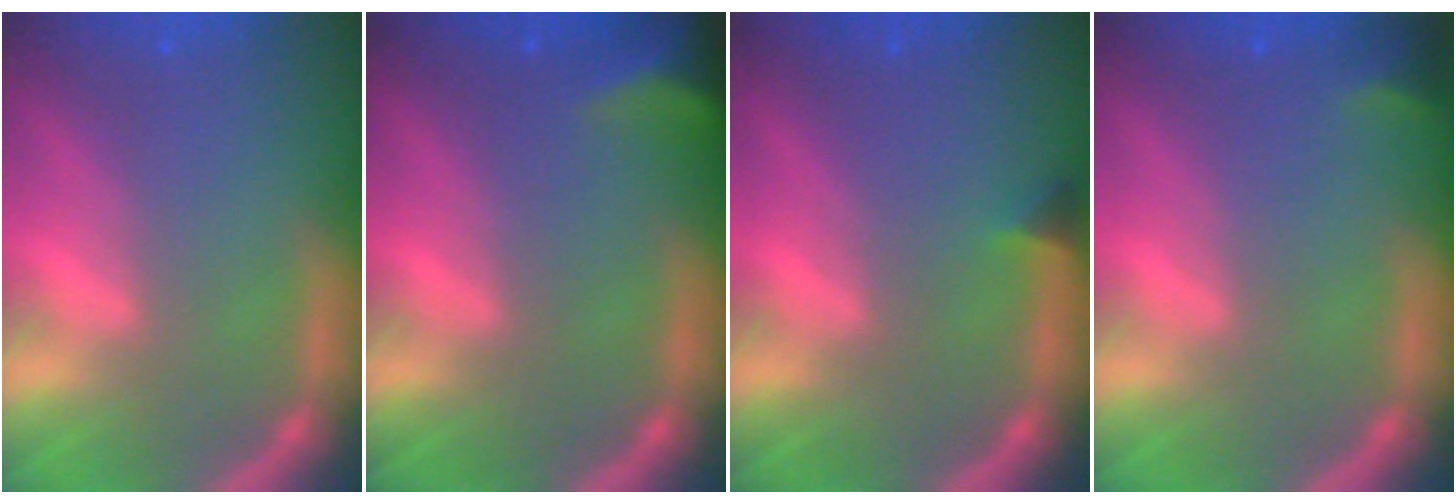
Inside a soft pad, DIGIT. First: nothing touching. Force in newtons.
{"total": 4.5}
{"total": 0.9}
{"total": 1.4}